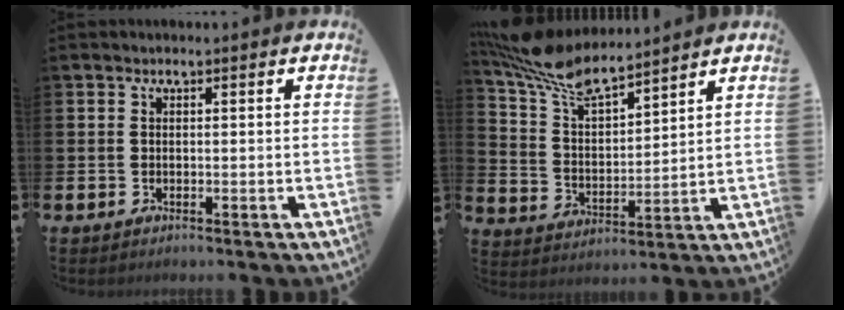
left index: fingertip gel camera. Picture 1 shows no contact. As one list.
[{"total": 9.1, "force": [8.1, 2.0, 3.7], "torque": [-0.101, -0.042, 0.147]}]